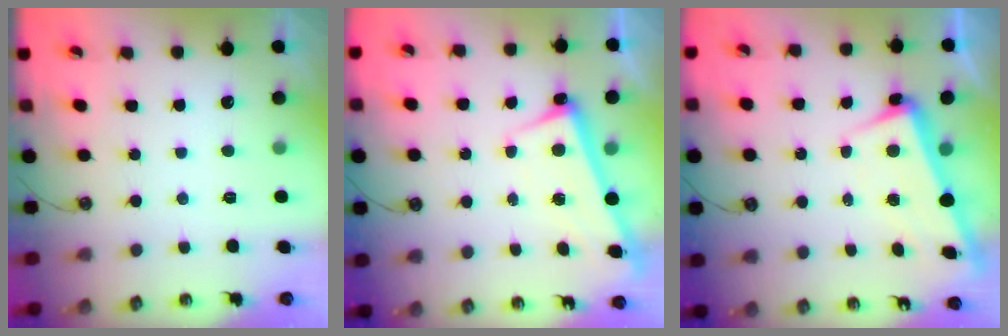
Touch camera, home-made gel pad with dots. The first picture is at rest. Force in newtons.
{"total": 2.7, "press": 2.7, "slide": 0.4}
{"total": 2.9, "press": 2.8, "slide": 1.0}